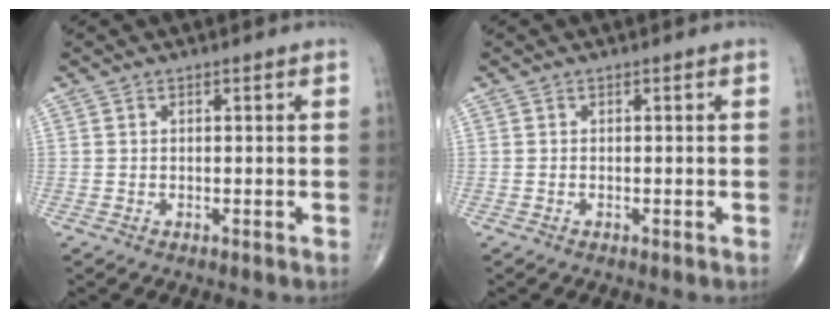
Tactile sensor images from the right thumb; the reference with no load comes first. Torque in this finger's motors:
{"motor_torque": [-0.13, -0.11, -0.32, -0.20, -0.02]}